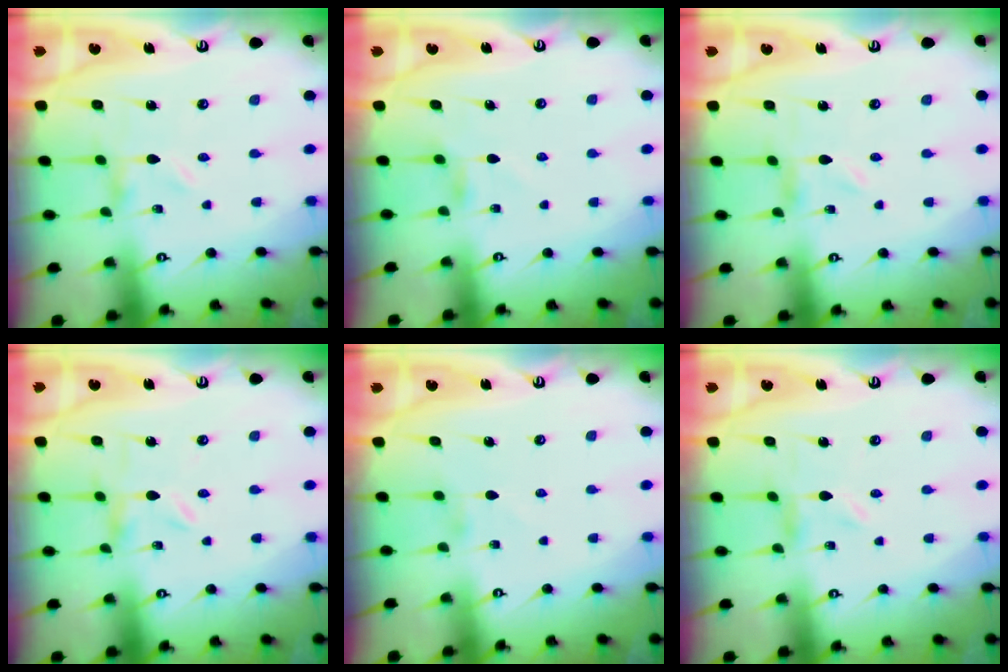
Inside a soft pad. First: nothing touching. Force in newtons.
{"total": 3.7, "press": 3.7, "slide": 0.5}
{"total": 0.0}
{"total": 0.0}
{"total": 0.0}
{"total": 0.0}